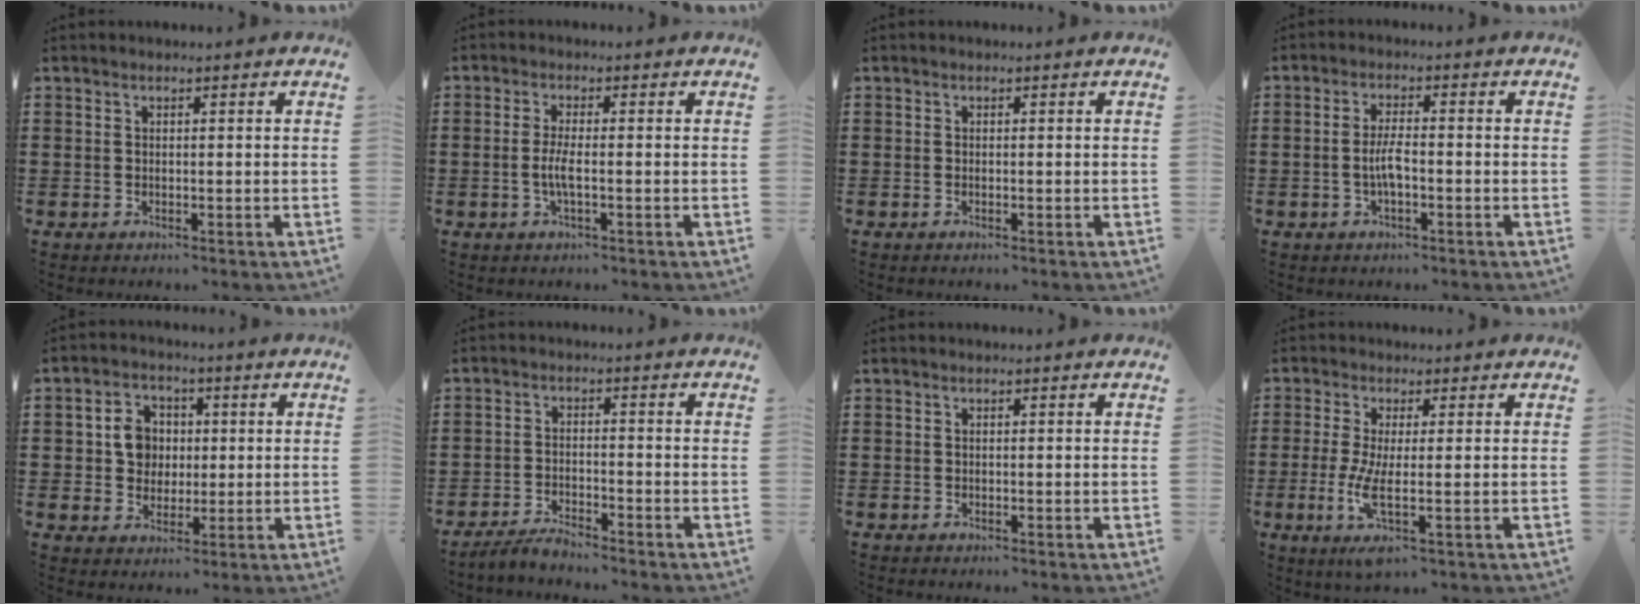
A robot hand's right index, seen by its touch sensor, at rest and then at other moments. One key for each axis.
{"total": 3.2, "fx": -0.7, "fy": 0.4, "fz": 3.1, "tx": -0.071, "ty": -0.007, "tz": -0.018}
{"total": 0.0}
{"total": 3.5, "fx": -0.8, "fy": 0.8, "fz": 3.4, "tx": -0.075, "ty": -0.003, "tz": -0.020}
{"total": 5.9, "fx": 0.7, "fy": 5.2, "fz": 2.9, "tx": -0.066, "ty": 0.016, "tz": 0.010}
{"total": 2.8, "fx": -2.7, "fy": 0.2, "fz": 0.6, "tx": -0.013, "ty": 0.006, "tz": -0.055}
{"total": 0.0}
{"total": 5.4, "fx": -0.7, "fy": 0.7, "fz": 5.3, "tx": -0.117, "ty": -0.018, "tz": -0.014}